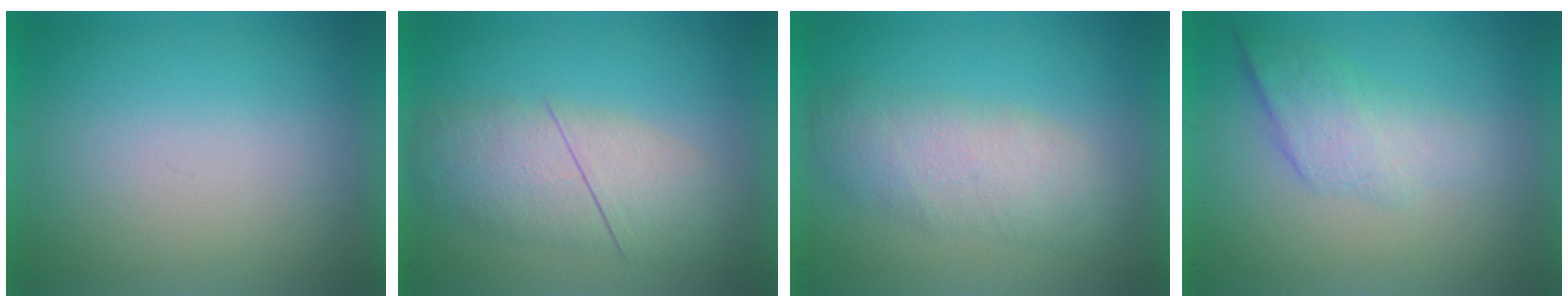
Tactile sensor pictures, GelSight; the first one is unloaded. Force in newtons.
{"total": 3.7}
{"total": 3.3}
{"total": 2.2}